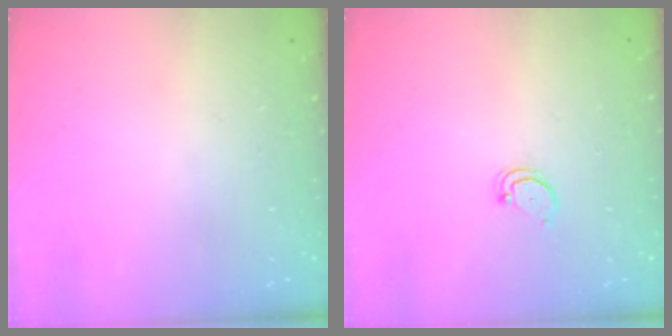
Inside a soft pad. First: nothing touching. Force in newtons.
{"total": 2.7, "press": 2.7, "slide": 0.2}